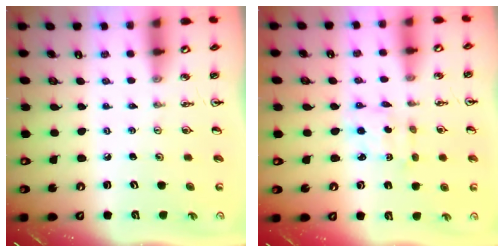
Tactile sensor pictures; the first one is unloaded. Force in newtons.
{"total": 2.1, "press": 2.0, "slide": 0.8}